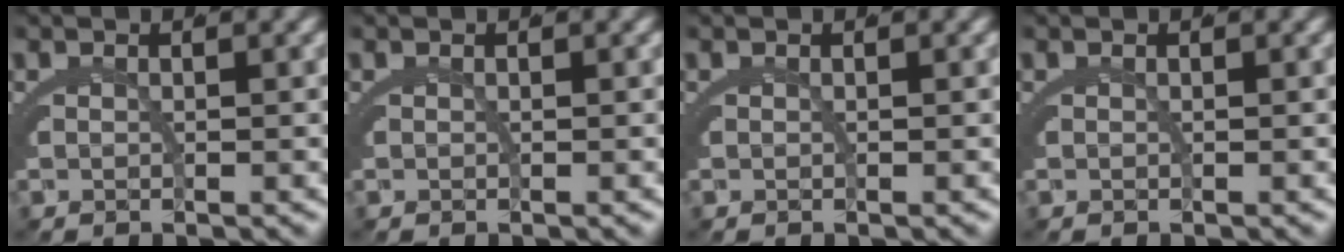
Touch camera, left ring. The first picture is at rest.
{"total": 0.0}
{"total": 0.0}
{"total": 0.0}